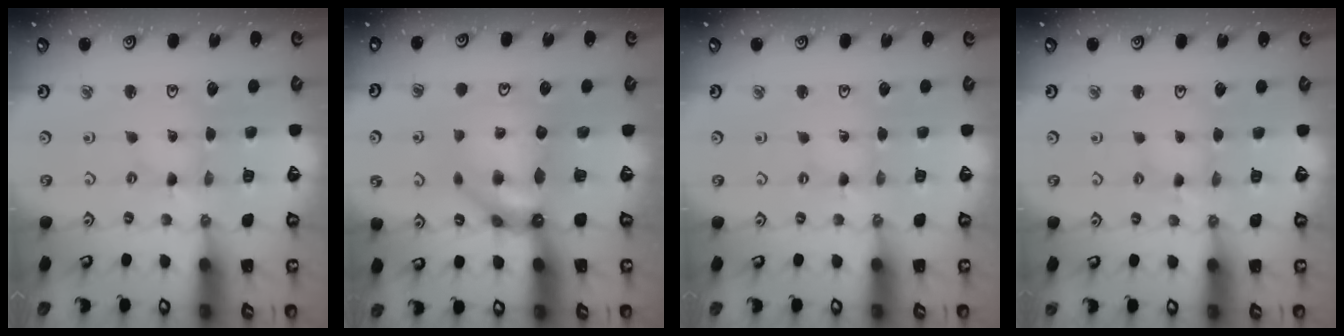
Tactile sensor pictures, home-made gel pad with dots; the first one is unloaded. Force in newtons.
{"total": 9.5, "press": 9.4, "slide": 1.1}
{"total": 0.0}
{"total": 2.0, "press": 2.0, "slide": 0.2}